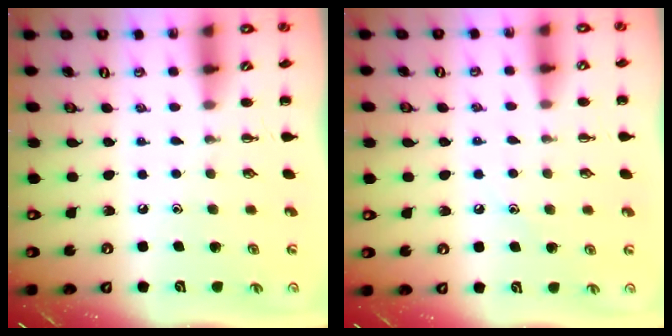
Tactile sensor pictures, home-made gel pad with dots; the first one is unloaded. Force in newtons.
{"total": 7.9, "press": 7.5, "slide": 2.3}